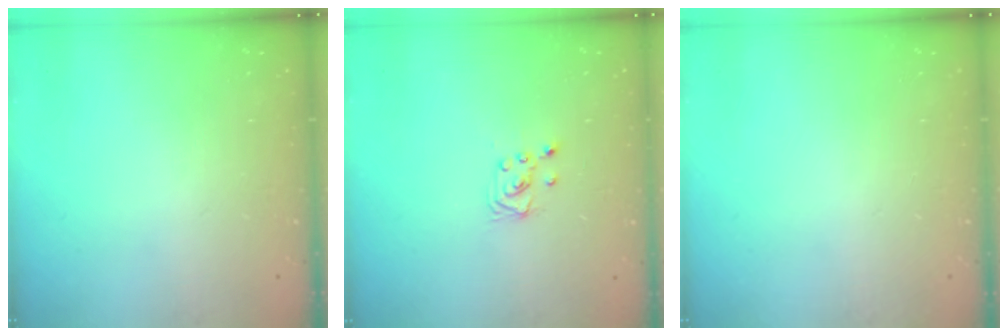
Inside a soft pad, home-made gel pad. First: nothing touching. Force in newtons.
{"total": 2.0, "press": 2.0, "slide": 0.2}
{"total": 0.0}